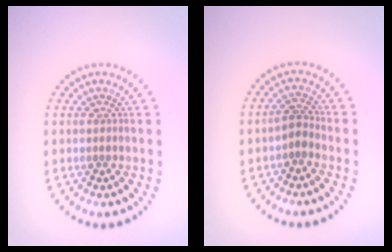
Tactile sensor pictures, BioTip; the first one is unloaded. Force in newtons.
{"total": 1.6, "press": 1.3, "slide": 1.0}